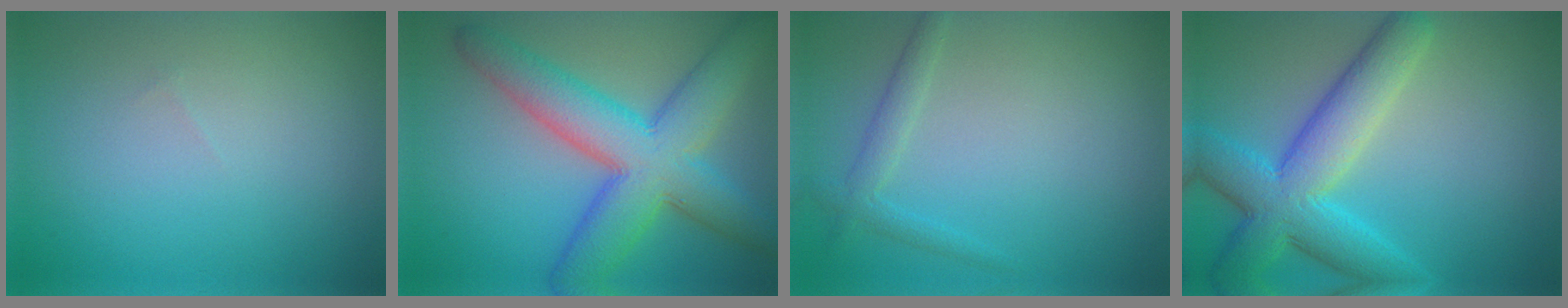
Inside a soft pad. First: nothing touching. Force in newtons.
{"total": 9.4, "press": 9.3, "slide": 0.5}
{"total": 1.8, "press": 1.8, "slide": 0.0}
{"total": 7.9, "press": 7.9, "slide": 0.0}